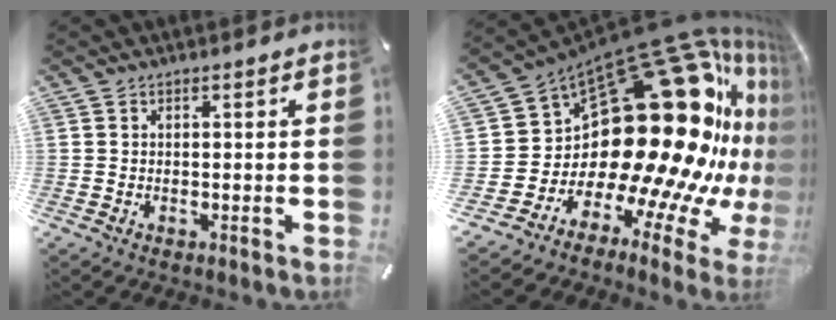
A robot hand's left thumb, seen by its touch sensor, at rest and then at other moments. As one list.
[{"total": 39.0, "force": [8.9, 20.5, 32.0], "torque": [-0.470, -0.171, 0.217]}]